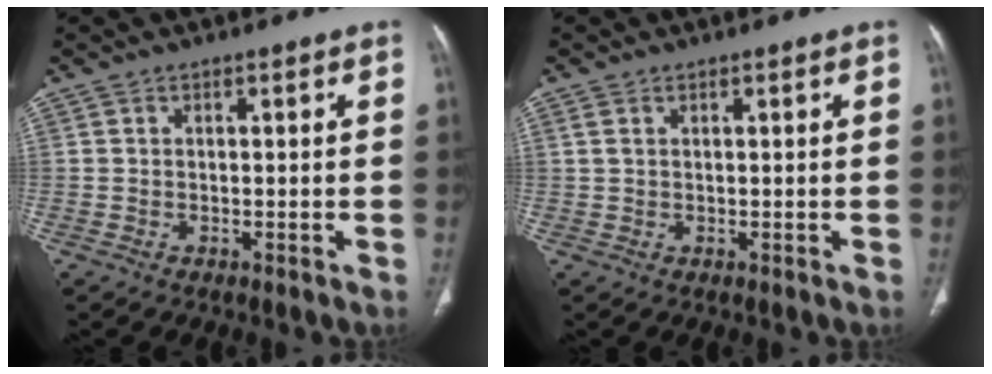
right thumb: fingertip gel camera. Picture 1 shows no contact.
{"total": 1.3, "force": [0.6, 0.7, 0.9], "torque": [-0.025, 0.010, 0.020]}